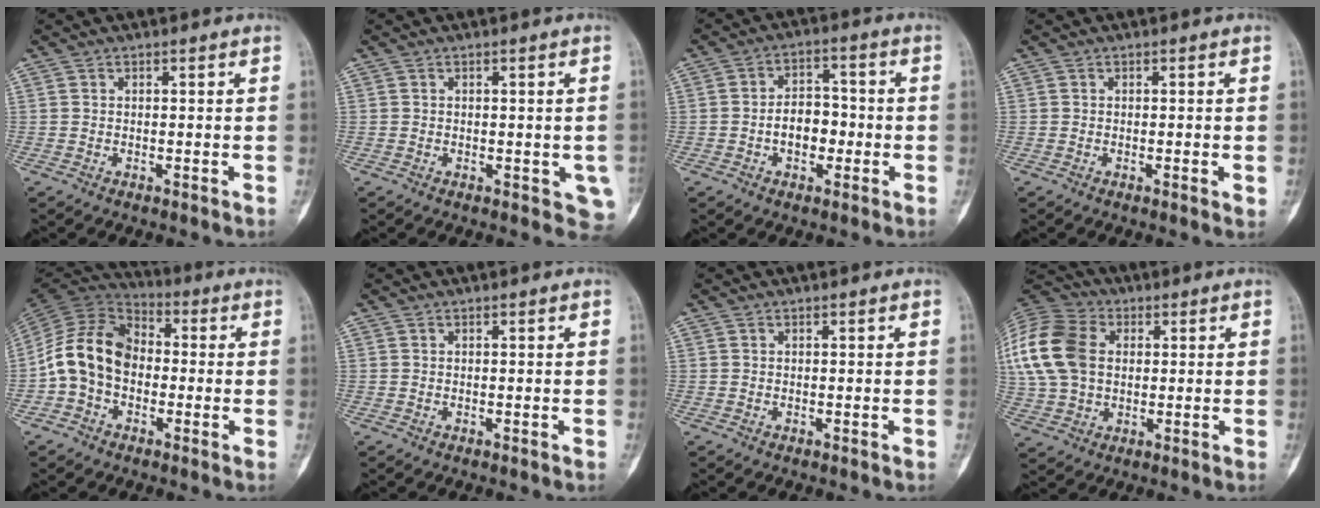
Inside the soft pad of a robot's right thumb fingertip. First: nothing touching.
{"total": 4.2, "force": [-0.9, 2.3, 3.4], "torque": [-0.019, -0.003, -0.008]}
{"total": 7.1, "force": [-1.6, 4.8, 5.0], "torque": [-0.052, 0.025, -0.034]}
{"total": 1.5, "force": [-0.3, 0.4, 1.4], "torque": [-0.022, -0.004, -0.003]}
{"total": 13.2, "force": [-1.8, 9.9, 8.5], "torque": [-0.144, 0.038, -0.048]}
{"total": 0.0}
{"total": 0.0}
{"total": 20.8, "force": [3.4, 15.2, 13.8], "torque": [-0.320, 0.029, 0.067]}